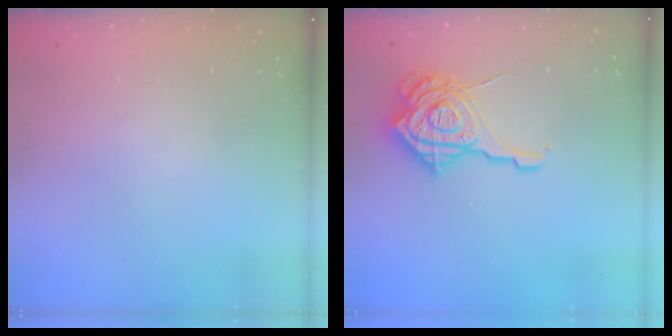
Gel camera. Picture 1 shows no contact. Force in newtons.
{"total": 18.9, "press": 18.8, "slide": 1.9}